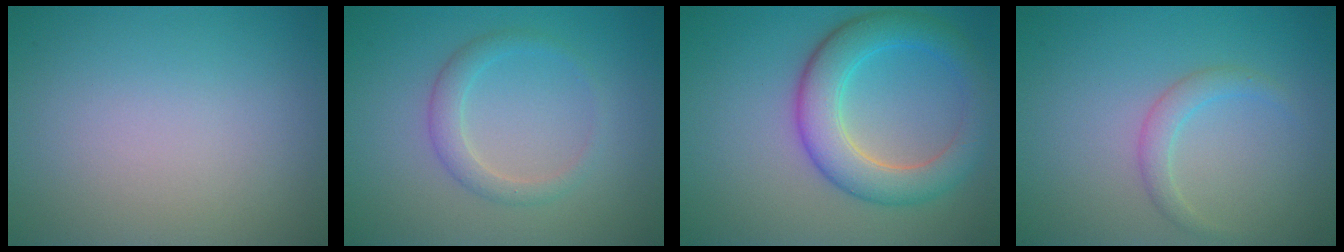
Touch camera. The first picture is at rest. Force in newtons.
{"total": 2.1, "press": 2.1, "slide": 0.1}
{"total": 6.0, "press": 6.0, "slide": 0.3}
{"total": 1.7, "press": 1.7, "slide": 0.1}